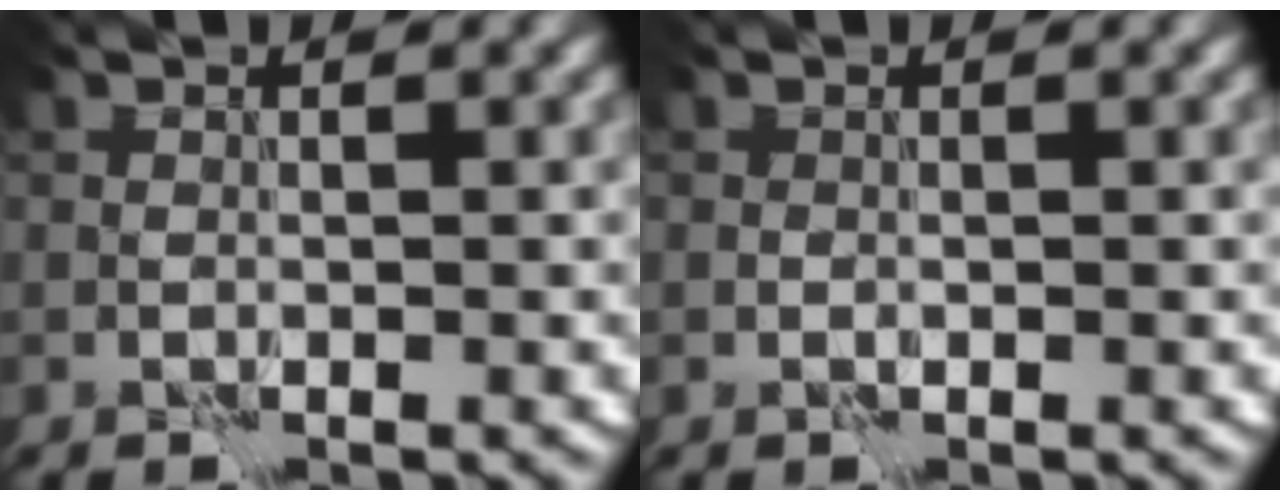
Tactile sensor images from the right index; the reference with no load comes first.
{"total": 0.0}